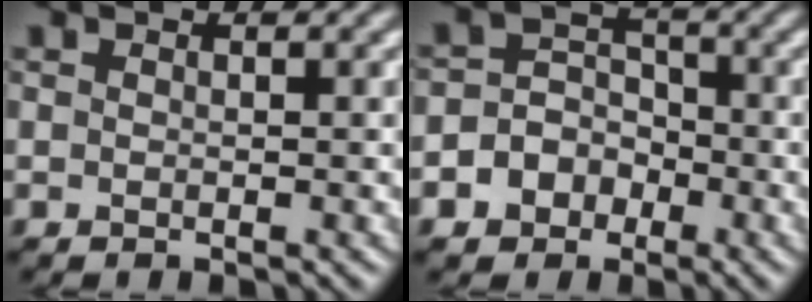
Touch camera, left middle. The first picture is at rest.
{"total": 5.2, "force": [-2.9, 4.3, 0.8], "torque": [0.001, 0.005, -0.072]}